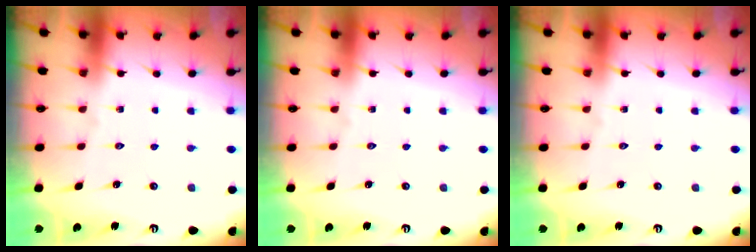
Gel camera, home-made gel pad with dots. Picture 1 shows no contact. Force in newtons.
{"total": 0.0}
{"total": 0.0}